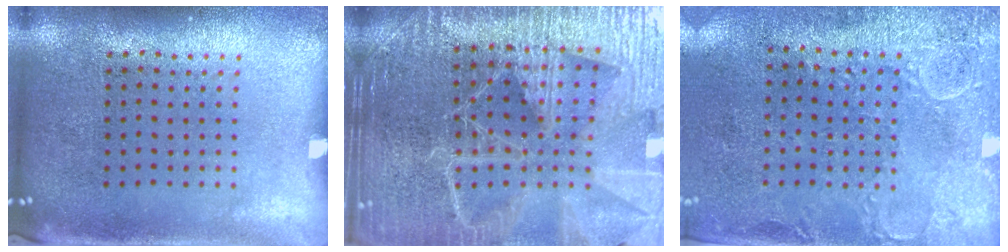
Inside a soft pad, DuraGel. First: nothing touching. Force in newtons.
{"total": 5.1, "press": 4.7, "slide": 2.1}
{"total": 2.9, "press": 2.3, "slide": 1.8}